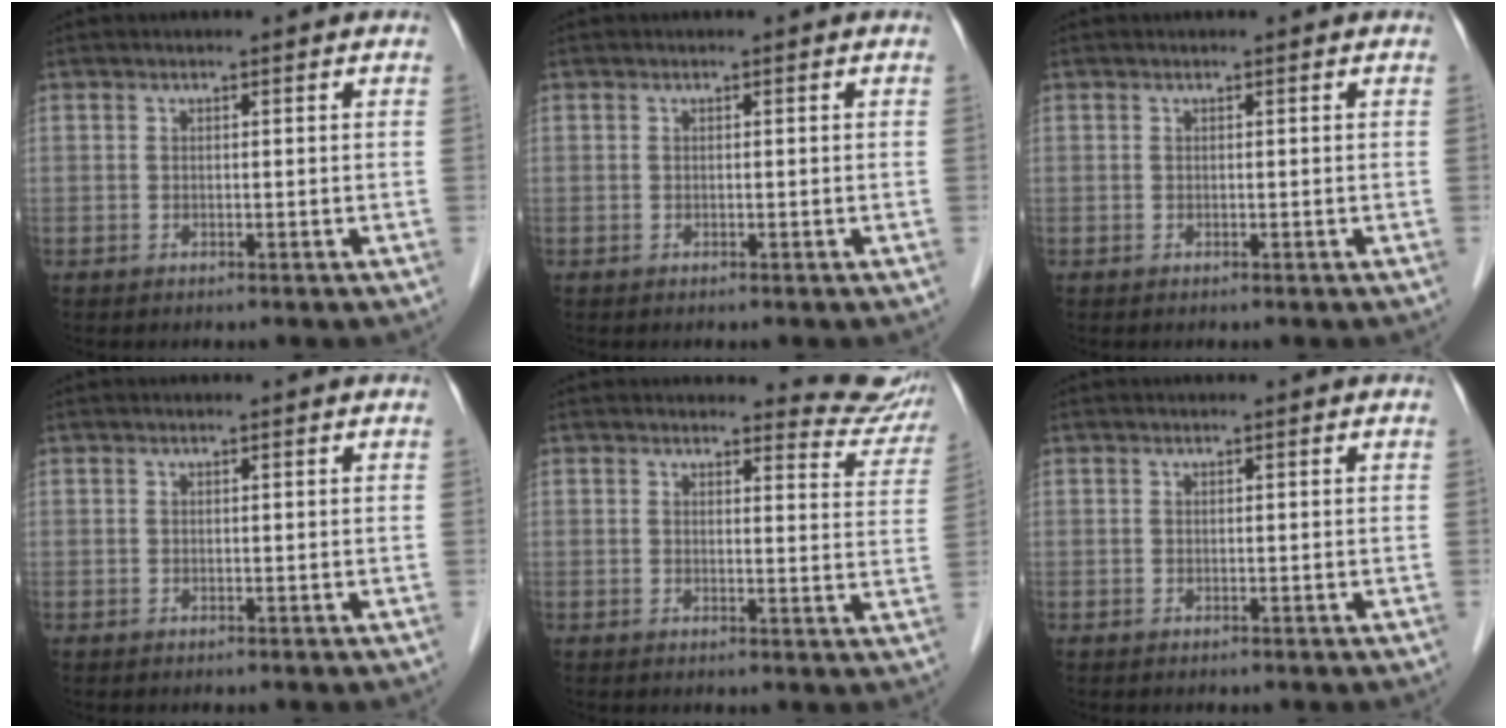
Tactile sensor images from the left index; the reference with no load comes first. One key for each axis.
{"total": 0.0}
{"total": 0.0}
{"total": 0.0}
{"total": 7.5, "fx": 7.3, "fy": 1.6, "fz": -0.3, "tx": 0.026, "ty": -0.044, "tz": 0.056}
{"total": 0.0}